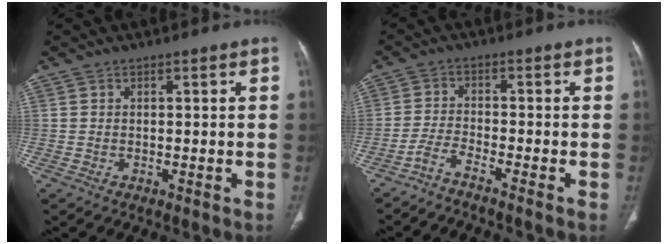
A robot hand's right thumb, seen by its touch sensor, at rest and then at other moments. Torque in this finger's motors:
{"motor_torque": [0.26, -0.62, -0.15, -0.25, 0.00]}